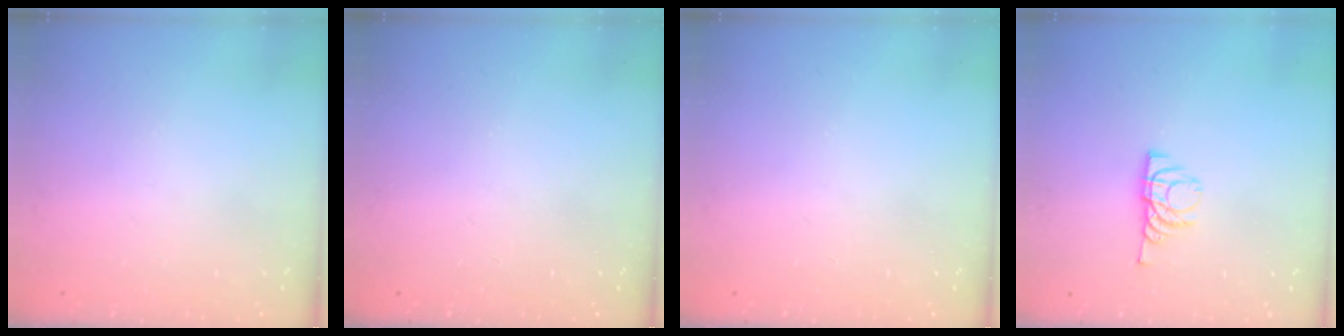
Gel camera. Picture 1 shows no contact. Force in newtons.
{"total": 0.0}
{"total": 0.0}
{"total": 6.1, "press": 6.1, "slide": 0.8}